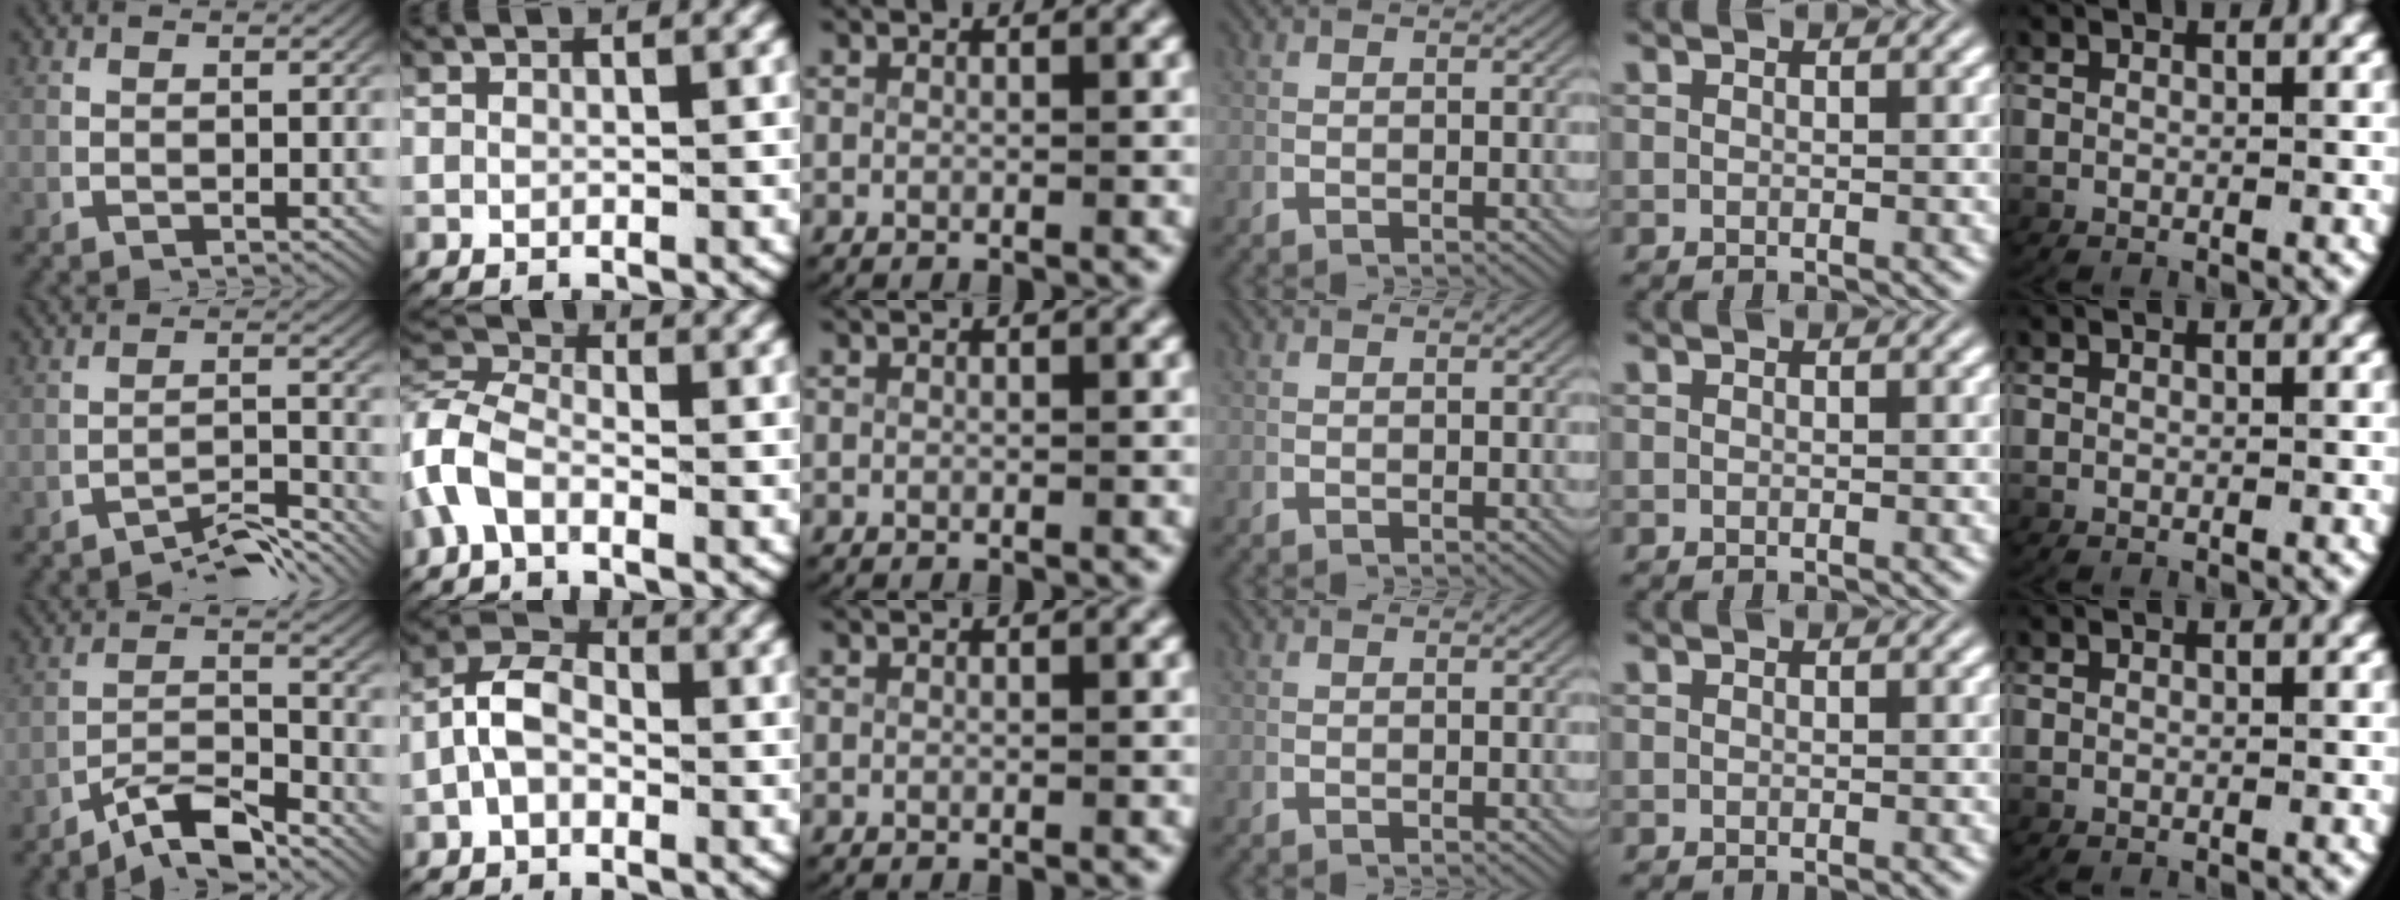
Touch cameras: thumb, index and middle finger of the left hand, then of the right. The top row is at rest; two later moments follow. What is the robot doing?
{"motion": "lift_and_place", "object": "key"}